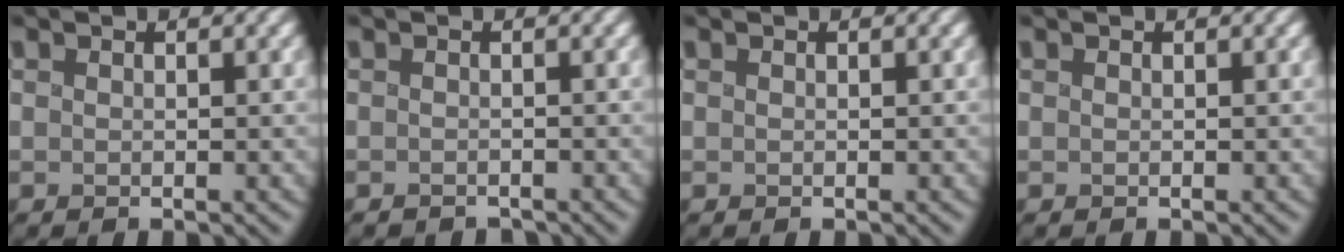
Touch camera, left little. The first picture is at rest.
{"total": 0.5, "force": [-0.5, 0.0, -0.3], "torque": [0.008, -0.003, -0.007]}
{"total": 0.0}
{"total": 0.0}